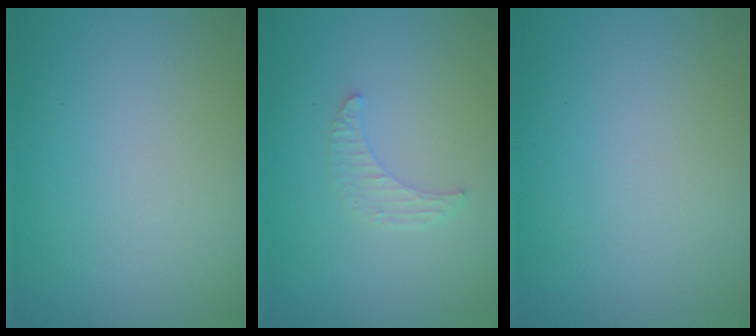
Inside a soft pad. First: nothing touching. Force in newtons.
{"total": 1.3, "press": 1.3, "slide": 0.4}
{"total": 0.0}